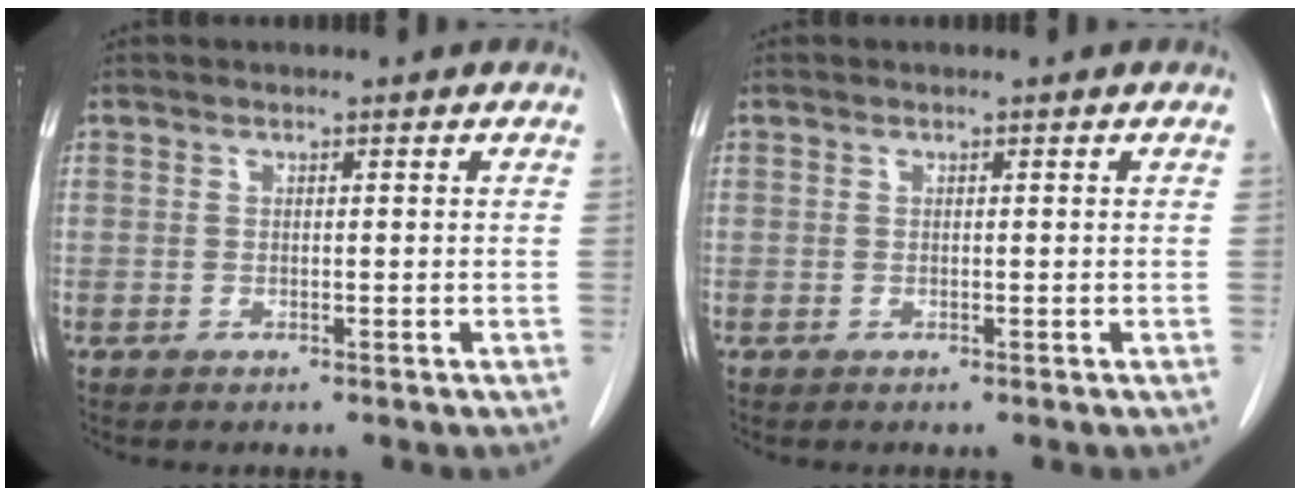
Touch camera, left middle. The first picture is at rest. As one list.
[{"total": 0.0}]